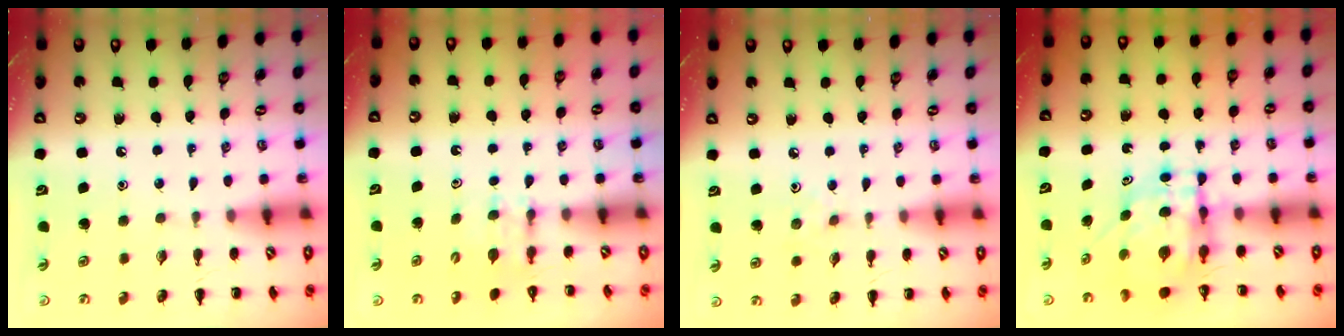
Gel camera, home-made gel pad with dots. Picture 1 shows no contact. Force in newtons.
{"total": 3.3, "press": 3.1, "slide": 1.3}
{"total": 2.5, "press": 2.3, "slide": 1.0}
{"total": 5.5, "press": 5.4, "slide": 0.8}